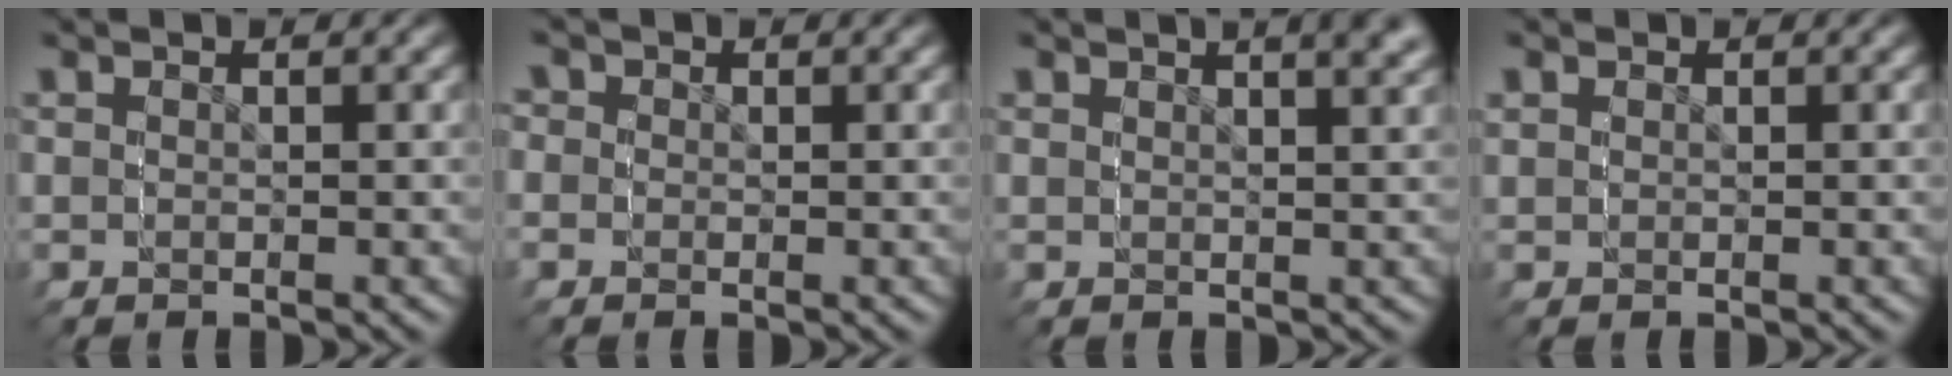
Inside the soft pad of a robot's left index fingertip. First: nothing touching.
{"total": 2.8, "force": [0.3, 2.7, -0.5], "torque": [0.003, -0.025, 0.008]}
{"total": 1.2, "force": [1.1, 0.0, 0.5], "torque": [0.002, 0.007, 0.018]}
{"total": 0.7, "force": [0.2, 0.6, -0.2], "torque": [0.004, -0.007, 0.004]}